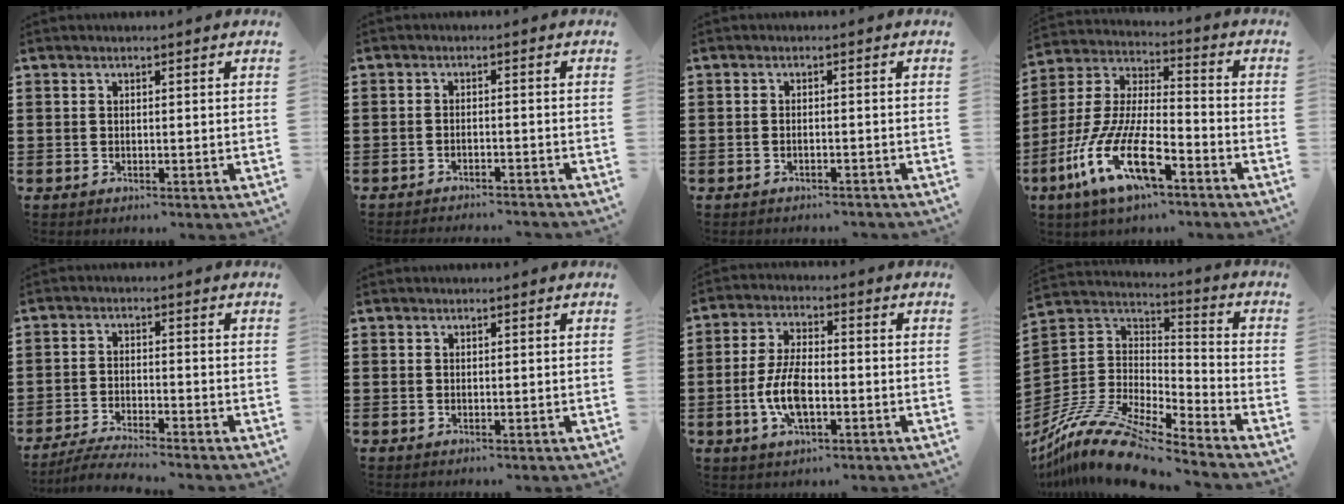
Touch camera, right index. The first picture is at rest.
{"total": 1.9, "force": [-1.9, -0.1, 0.2], "torque": [-0.008, 0.000, -0.038]}
{"total": 1.1, "force": [-1.1, 0.0, 0.3], "torque": [-0.011, -0.002, -0.021]}
{"total": 12.5, "force": [-7.0, 3.8, 9.6], "torque": [-0.234, -0.010, -0.142]}
{"total": 3.9, "force": [-3.8, -0.2, 1.0], "torque": [-0.025, -0.005, -0.077]}
{"total": 0.0}
{"total": 7.8, "force": [-2.0, 3.5, 6.7], "torque": [-0.156, -0.002, -0.044]}
{"total": 13.1, "force": [-10.7, 3.0, 6.9], "torque": [-0.144, 0.026, -0.208]}